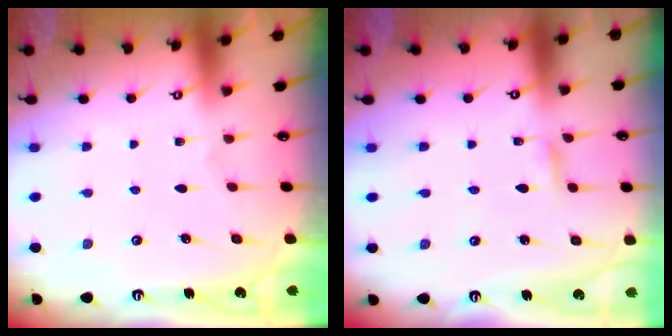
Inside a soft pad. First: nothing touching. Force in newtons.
{"total": 2.4, "press": 2.4, "slide": 0.1}